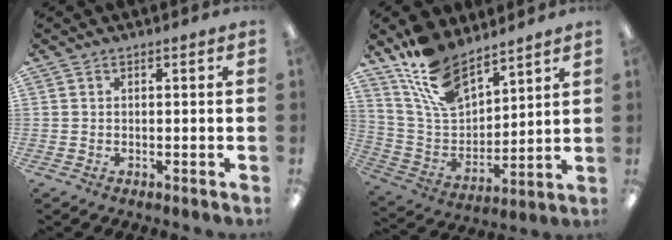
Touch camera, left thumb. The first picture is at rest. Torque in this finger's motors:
{"motor_torque": [1.01, -0.10, 1.40, -1.37, 0.12]}